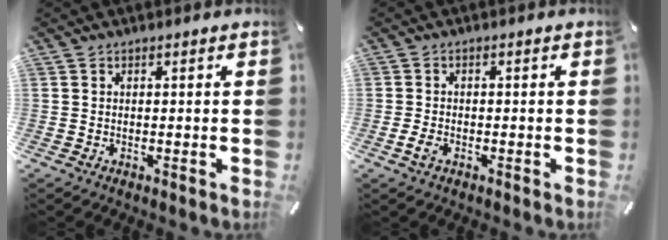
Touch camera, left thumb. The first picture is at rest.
{"total": 2.2, "force": [-1.0, 1.2, 1.6], "torque": [-0.042, -0.002, -0.021]}